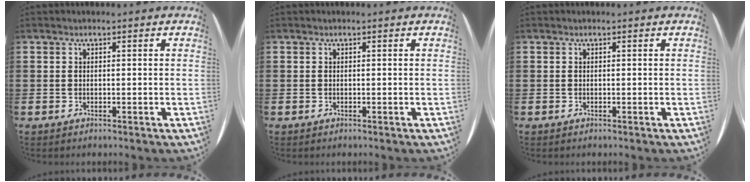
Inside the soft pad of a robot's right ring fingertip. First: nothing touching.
{"total": 0.0}
{"total": 0.0}